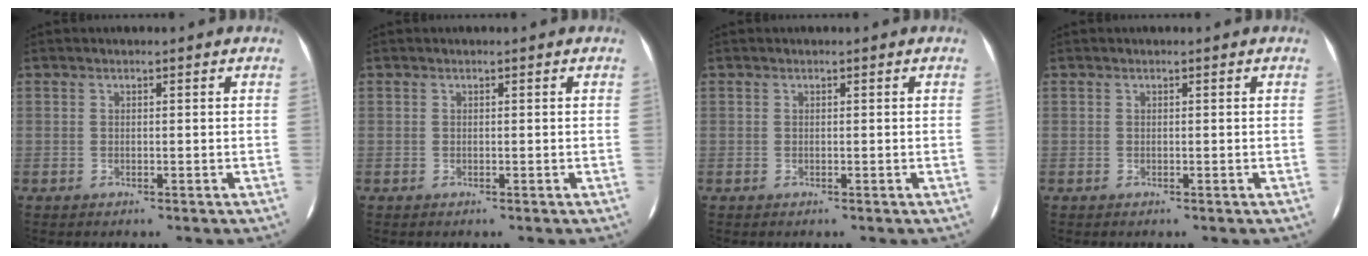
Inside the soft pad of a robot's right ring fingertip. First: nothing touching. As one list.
[{"total": 0.0}, {"total": 0.0}, {"total": 0.0}]